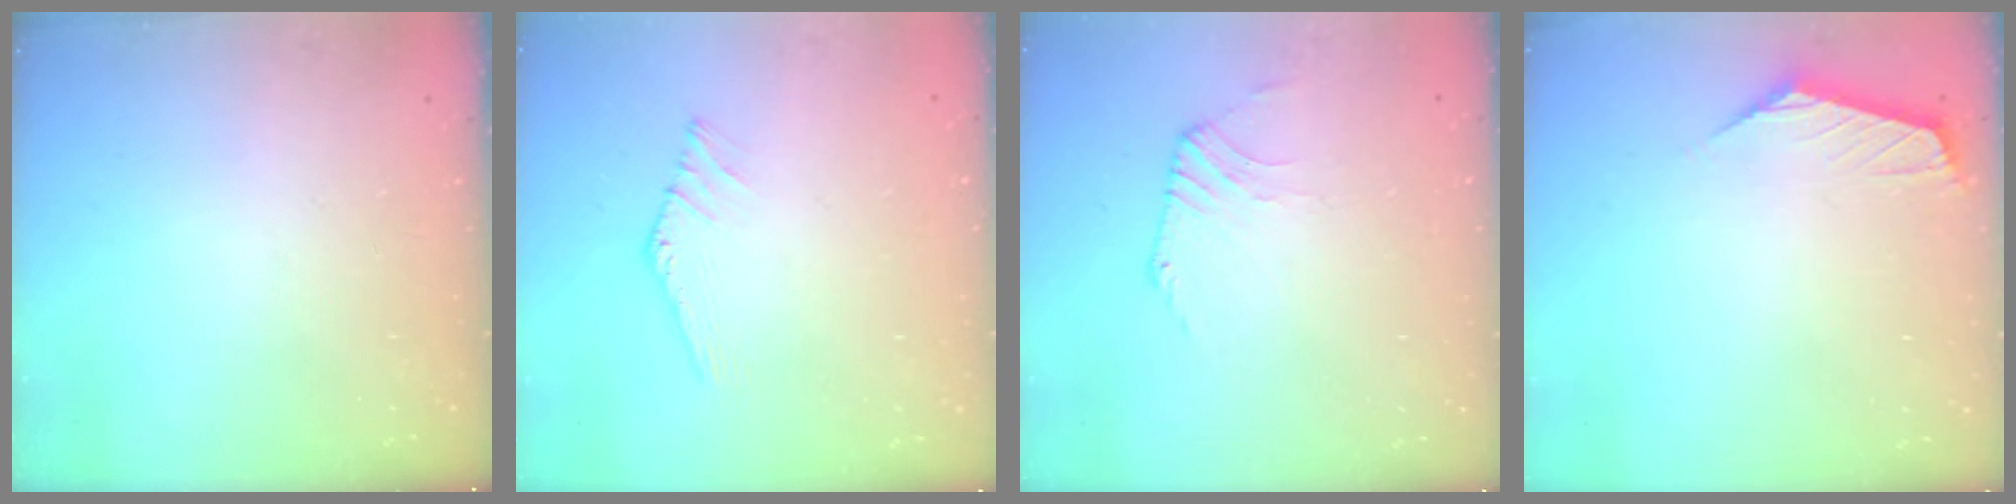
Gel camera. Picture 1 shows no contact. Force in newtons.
{"total": 1.1, "press": 1.1, "slide": 0.2}
{"total": 2.4, "press": 2.4, "slide": 0.5}
{"total": 0.9, "press": 0.9, "slide": 0.2}